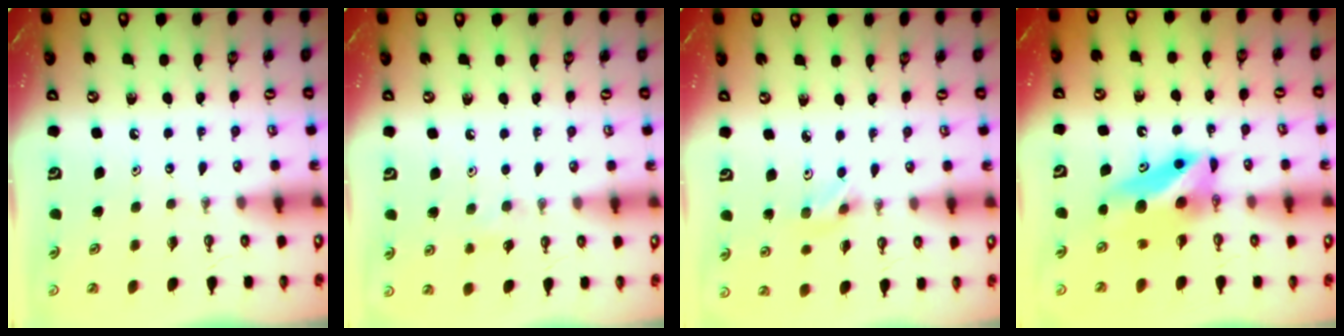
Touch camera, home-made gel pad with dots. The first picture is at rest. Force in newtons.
{"total": 6.3, "press": 5.8, "slide": 2.5}
{"total": 3.5, "press": 3.4, "slide": 0.8}
{"total": 10.3, "press": 6.9, "slide": 7.7}